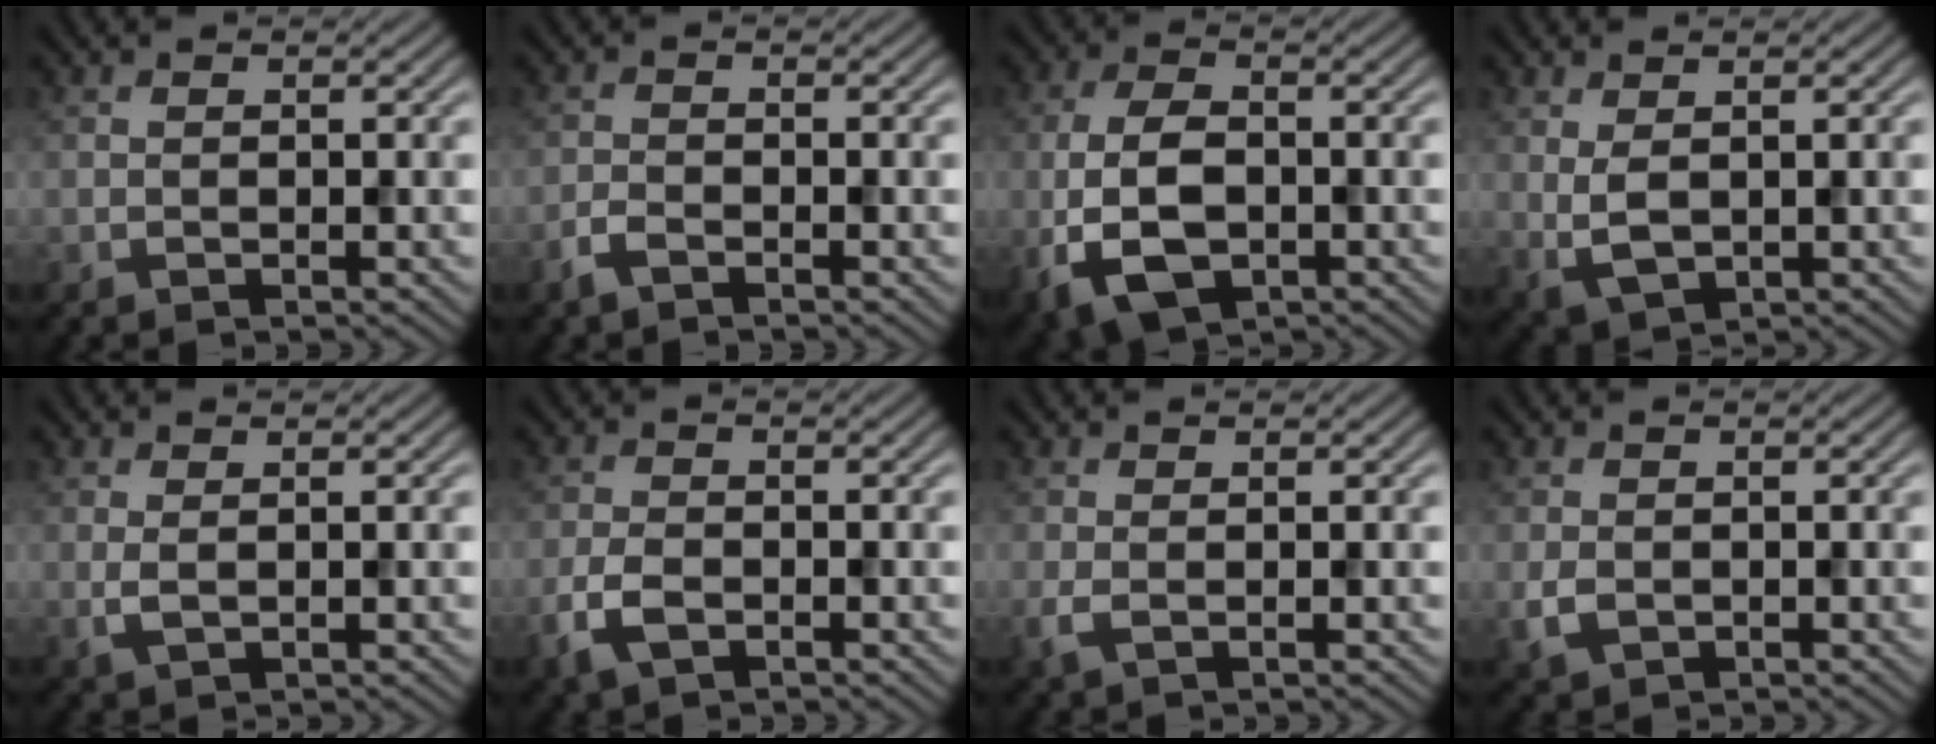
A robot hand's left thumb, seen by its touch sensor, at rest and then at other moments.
{"total": 1.9, "force": [-1.4, 0.6, 1.2], "torque": [-0.029, -0.001, -0.036]}
{"total": 8.6, "force": [-2.5, 4.8, 6.7], "torque": [-0.157, -0.010, -0.054]}
{"total": 3.0, "force": [0.9, 1.5, 2.5], "torque": [-0.060, -0.005, 0.022]}
{"total": 1.5, "force": [0.6, 0.6, 1.3], "torque": [-0.033, -0.002, 0.013]}
{"total": 3.5, "force": [-1.7, 1.9, 2.5], "torque": [-0.056, -0.005, -0.039]}
{"total": 1.4, "force": [0.2, 0.6, 1.3], "torque": [-0.035, 0.000, 0.003]}
{"total": 2.1, "force": [-0.2, 1.6, 1.4], "torque": [-0.036, -0.006, -0.003]}